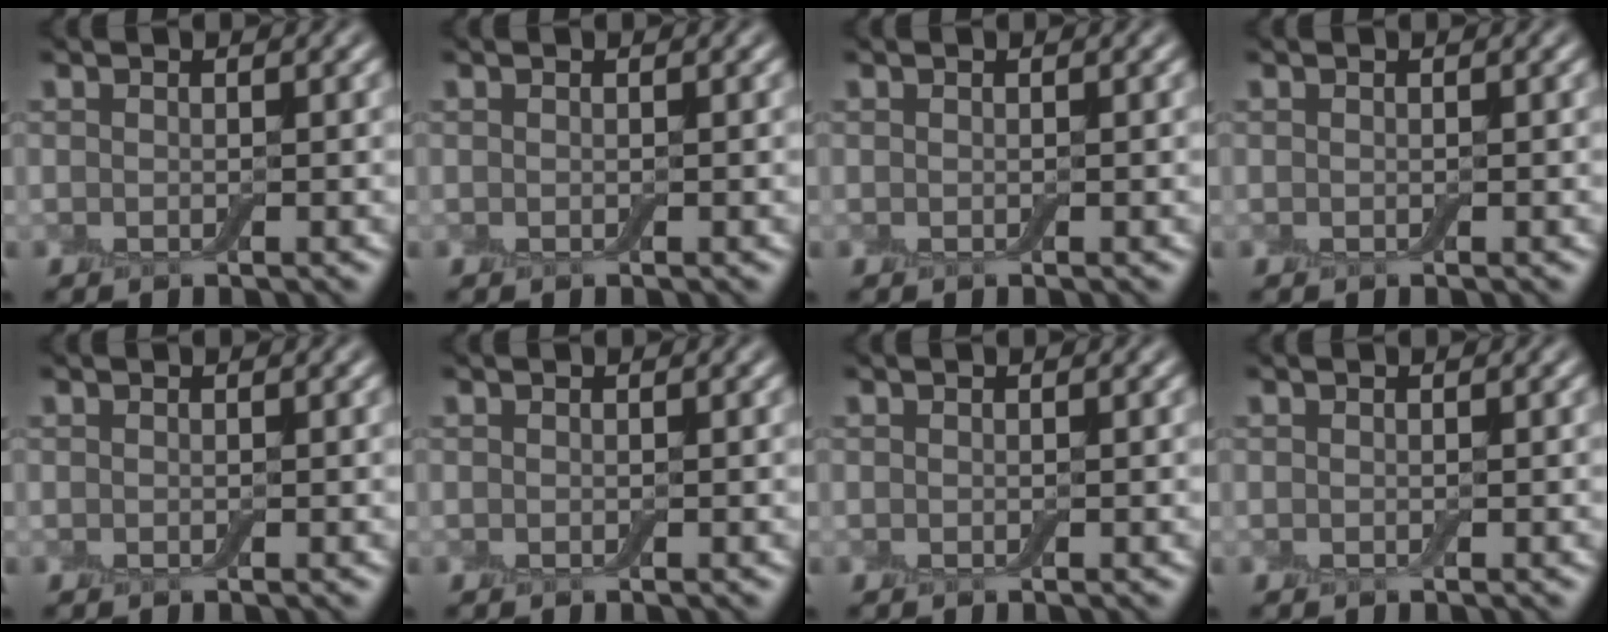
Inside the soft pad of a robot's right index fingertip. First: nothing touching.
{"total": 0.0}
{"total": 0.0}
{"total": 0.0}
{"total": 0.0}
{"total": 0.0}
{"total": 0.0}
{"total": 0.0}